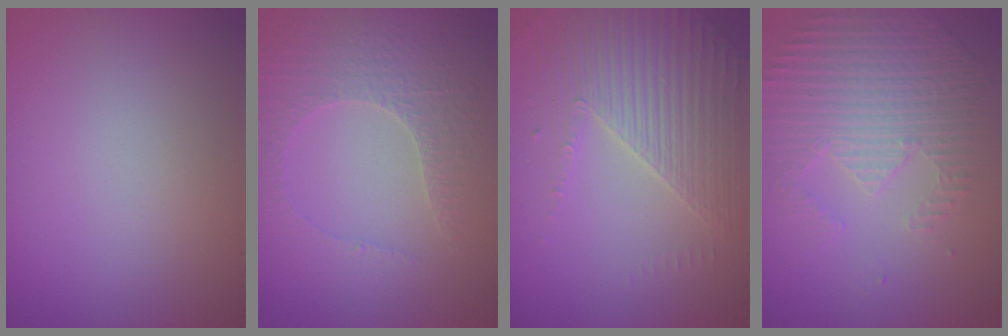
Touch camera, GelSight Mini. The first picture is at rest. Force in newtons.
{"total": 3.8, "press": 3.2, "slide": 2.0}
{"total": 4.0, "press": 3.8, "slide": 1.3}
{"total": 4.8, "press": 3.5, "slide": 3.3}